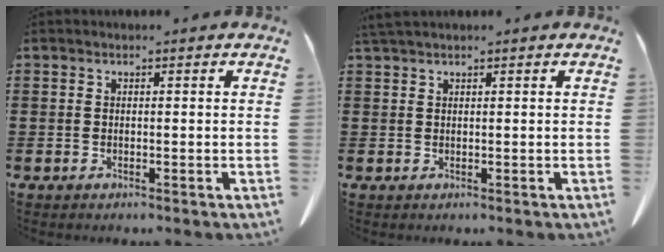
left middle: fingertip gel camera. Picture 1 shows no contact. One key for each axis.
{"total": 1.1, "fx": 1.0, "fy": -0.1, "fz": 0.5, "tx": -0.013, "ty": -0.002, "tz": 0.020}